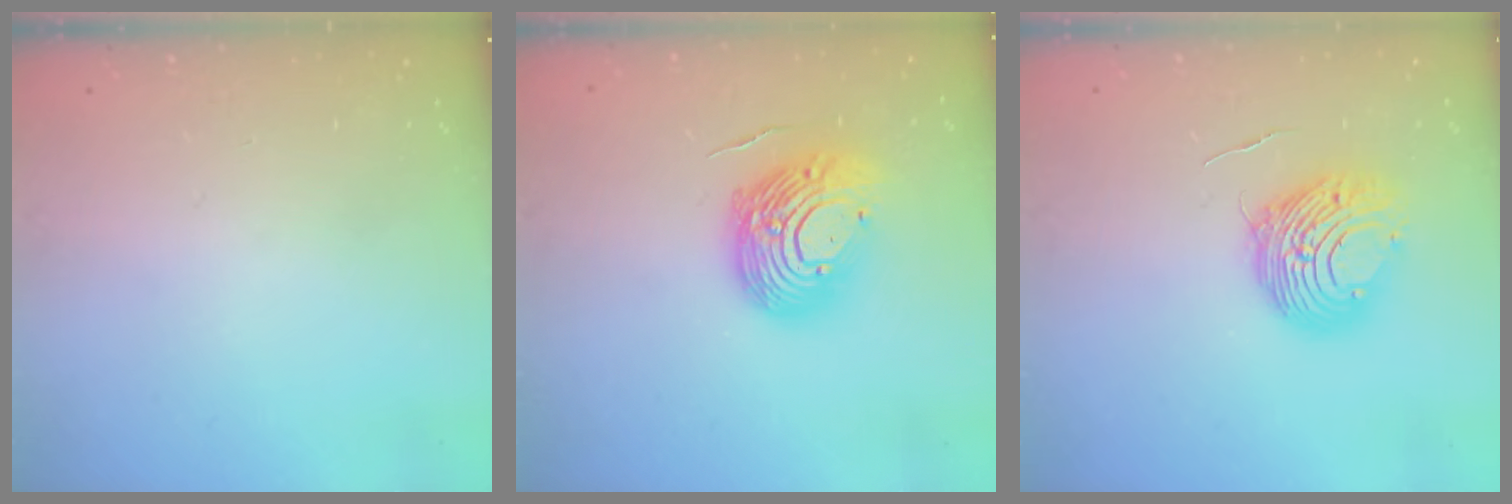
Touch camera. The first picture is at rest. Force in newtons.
{"total": 14.9, "press": 14.7, "slide": 2.7}
{"total": 10.4, "press": 10.3, "slide": 1.0}